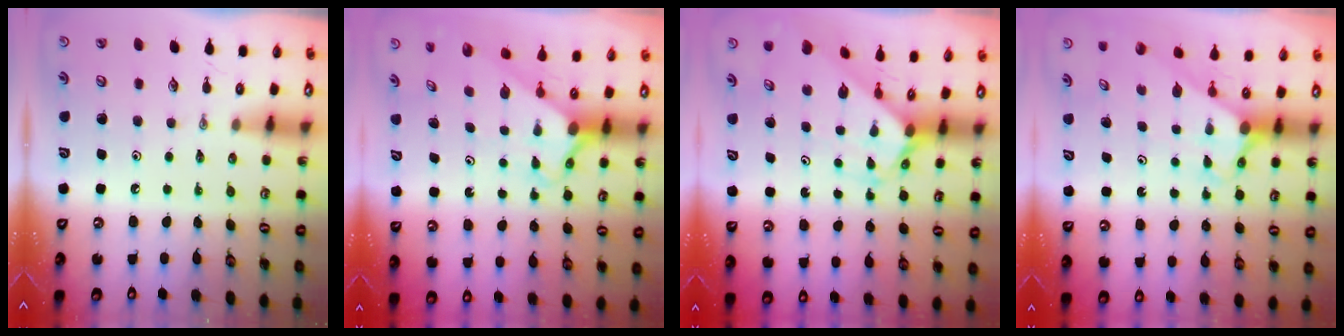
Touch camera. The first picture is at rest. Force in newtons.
{"total": 2.6, "press": 2.6, "slide": 0.2}
{"total": 2.3, "press": 2.3, "slide": 0.2}
{"total": 2.9, "press": 2.9, "slide": 0.0}